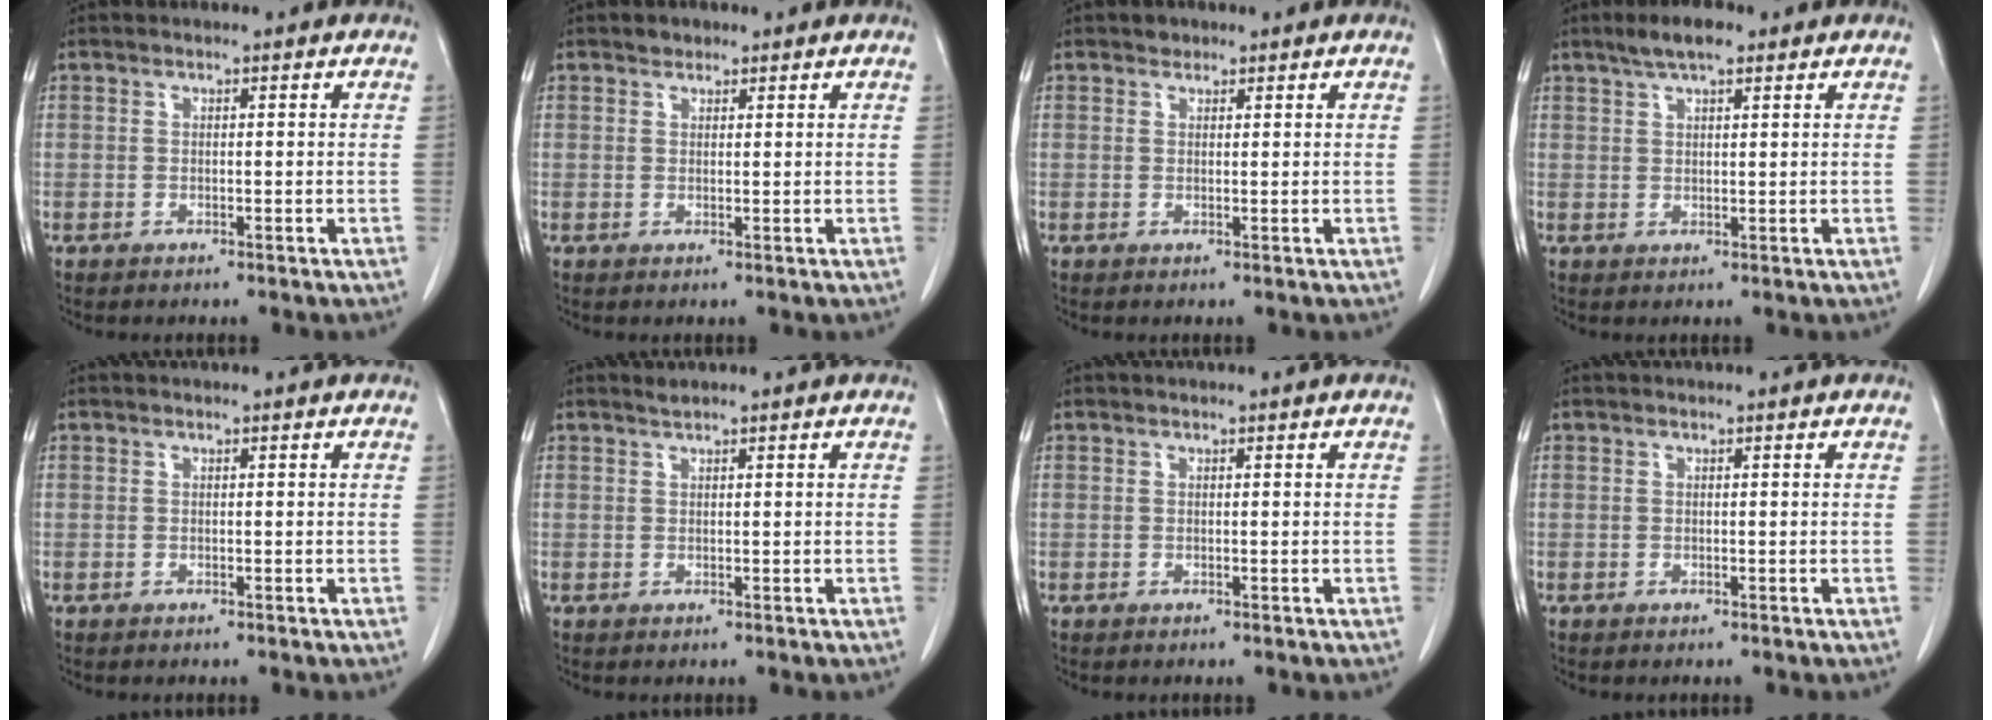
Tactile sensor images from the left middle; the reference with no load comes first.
{"total": 1.3, "force": [1.0, 0.8, 0.2], "torque": [-0.004, 0.000, 0.015]}
{"total": 1.1, "force": [0.8, 0.7, 0.1], "torque": [-0.002, -0.001, 0.011]}
{"total": 4.7, "force": [3.2, 1.2, 3.1], "torque": [-0.062, 0.012, 0.057]}
{"total": 0.0}
{"total": 0.7, "force": [0.7, -0.2, 0.2], "torque": [-0.010, 0.002, 0.017]}
{"total": 0.0}
{"total": 0.0}